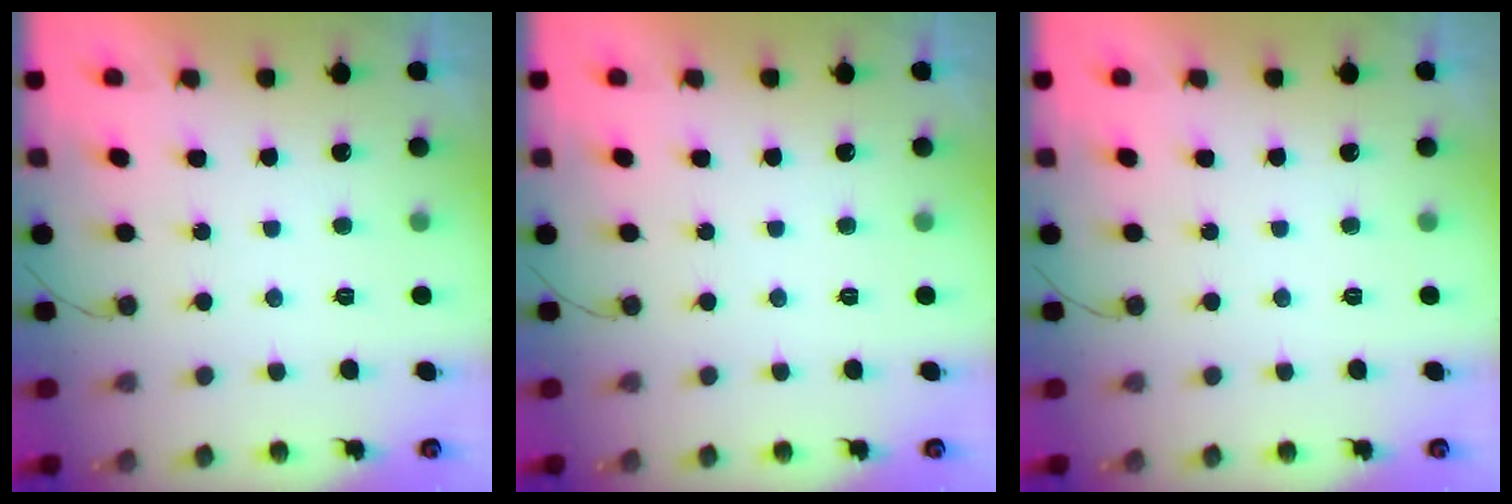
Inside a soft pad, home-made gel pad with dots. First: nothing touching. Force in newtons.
{"total": 0.0}
{"total": 0.0}